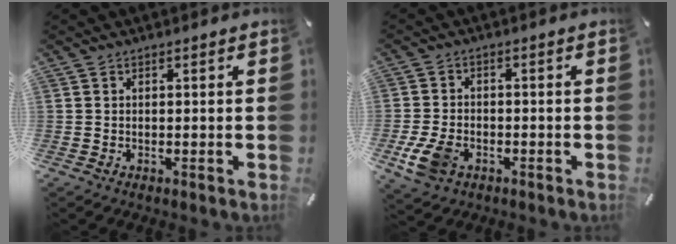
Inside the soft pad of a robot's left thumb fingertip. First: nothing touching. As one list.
[{"total": 7.1, "force": [-2.8, 4.9, 4.3], "torque": [-0.106, 0.006, -0.053]}]